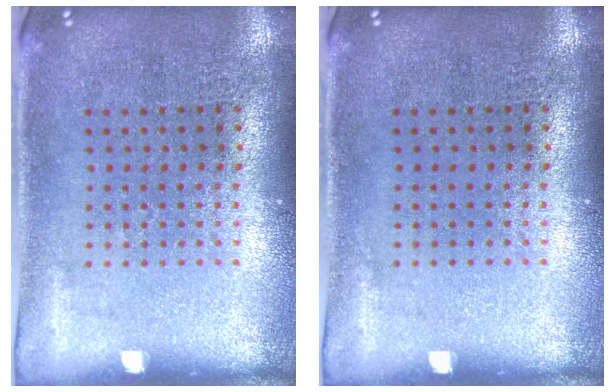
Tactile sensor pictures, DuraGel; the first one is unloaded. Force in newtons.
{"total": 0.0}